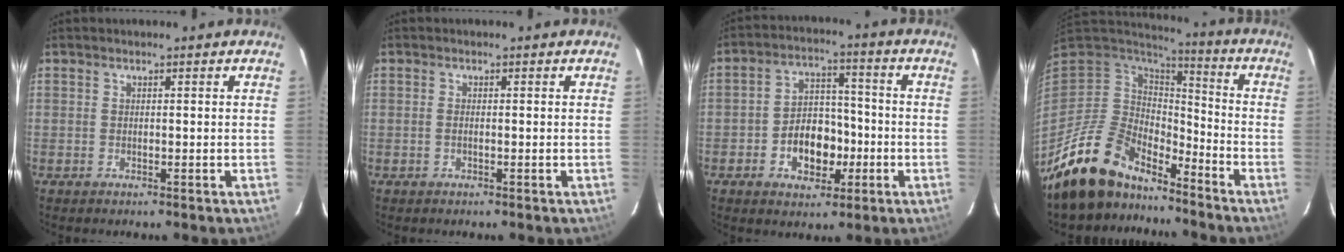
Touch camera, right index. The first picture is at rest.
{"total": 0.6, "force": [-0.2, 0.2, 0.5], "torque": [-0.013, 0.002, -0.006]}
{"total": 9.4, "force": [-3.3, 6.6, 5.8], "torque": [-0.113, 0.021, -0.042]}
{"total": 16.4, "force": [-13.6, 6.7, 6.2], "torque": [-0.148, -0.008, -0.240]}